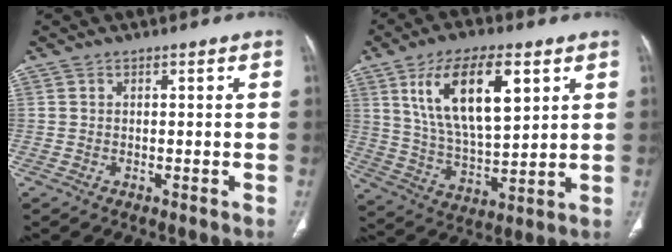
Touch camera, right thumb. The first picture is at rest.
{"total": 17.9, "force": [7.1, 7.7, 14.4], "torque": [-0.238, -0.025, 0.136]}